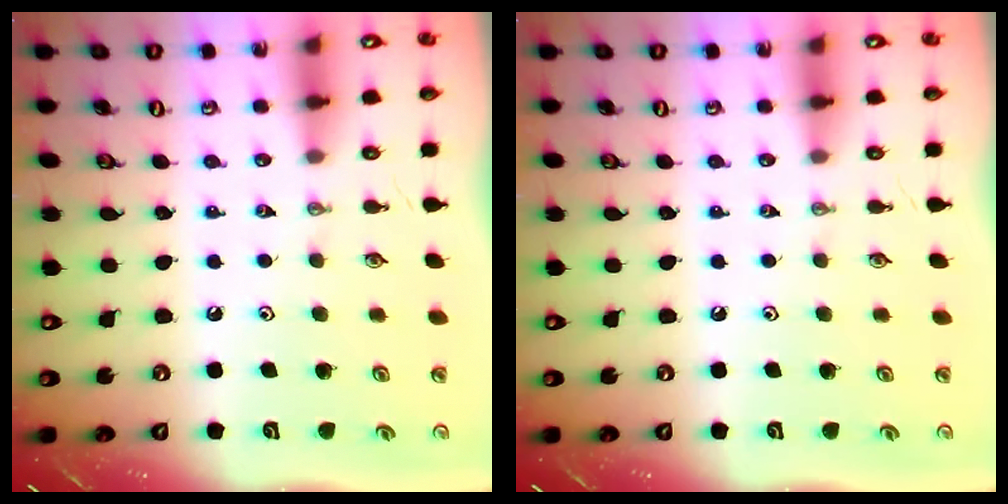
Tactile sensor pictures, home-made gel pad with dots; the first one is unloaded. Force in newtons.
{"total": 0.0}